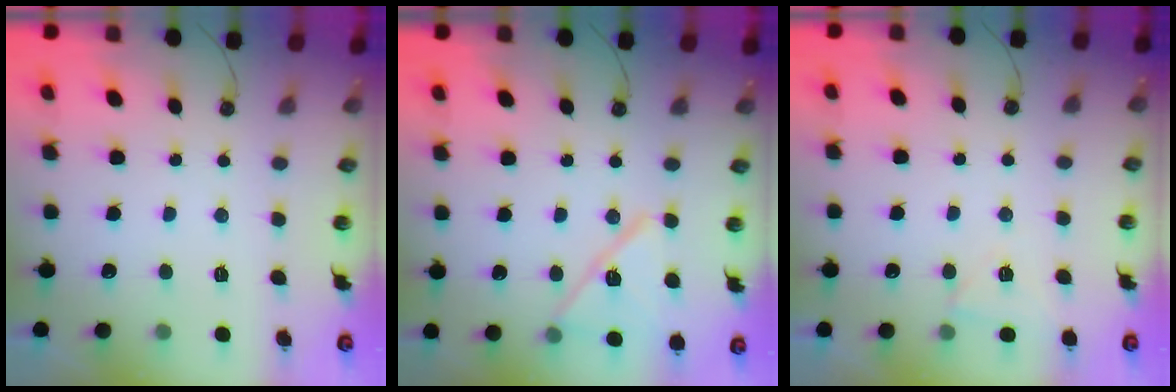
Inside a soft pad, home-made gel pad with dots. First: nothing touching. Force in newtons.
{"total": 14.3, "press": 11.3, "slide": 8.8}
{"total": 5.1, "press": 5.0, "slide": 0.8}